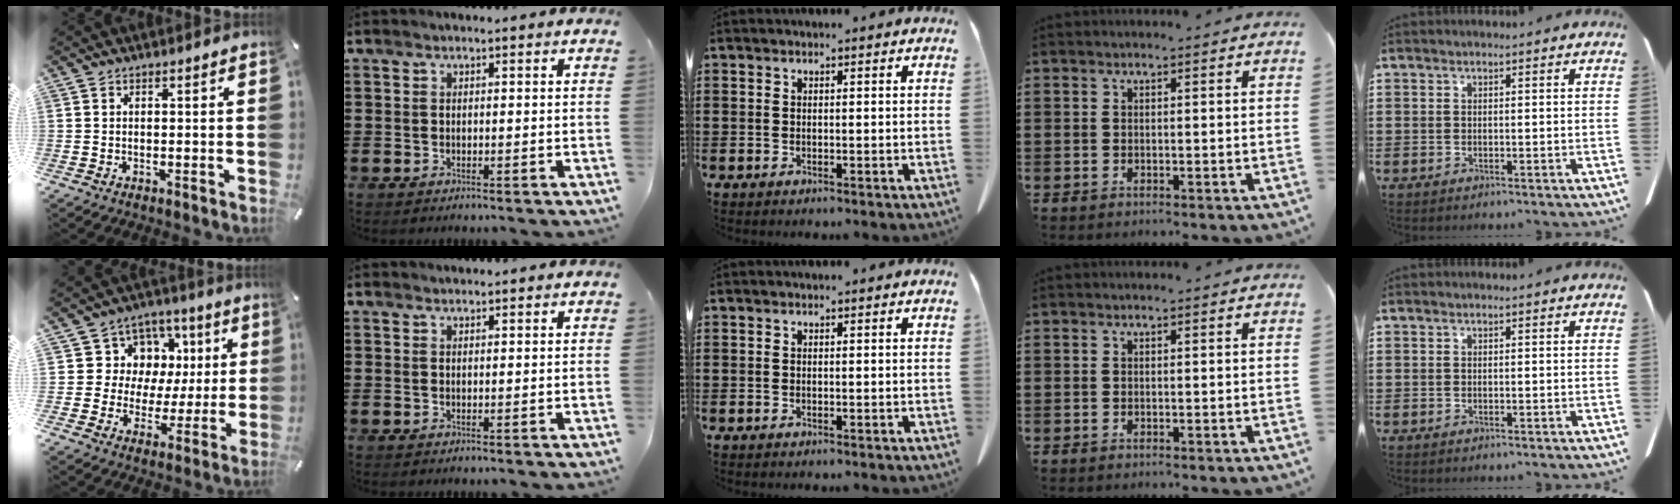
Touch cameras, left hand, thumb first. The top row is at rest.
{"thumb": {"total": 10.6, "force": [0.9, 10.5, 1.5], "torque": [-0.017, -0.014, 0.021]}, "index": {"total": 0.9, "force": [0.9, 0.1, 0.0], "torque": [-0.002, 0.000, 0.018]}}